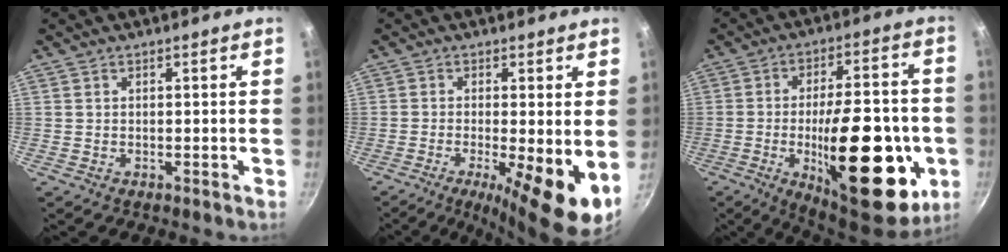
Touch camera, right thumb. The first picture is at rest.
{"total": 10.9, "force": [-2.4, 2.4, 10.4], "torque": [-0.162, -0.011, -0.037]}
{"total": 28.2, "force": [-7.0, 11.8, 24.7], "torque": [-0.312, 0.019, -0.087]}